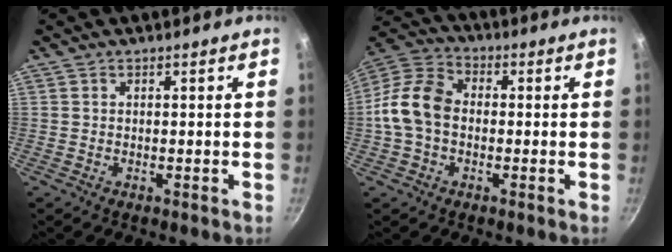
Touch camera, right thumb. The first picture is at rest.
{"total": 11.5, "force": [-0.8, 8.4, 7.8], "torque": [-0.130, 0.032, -0.035]}